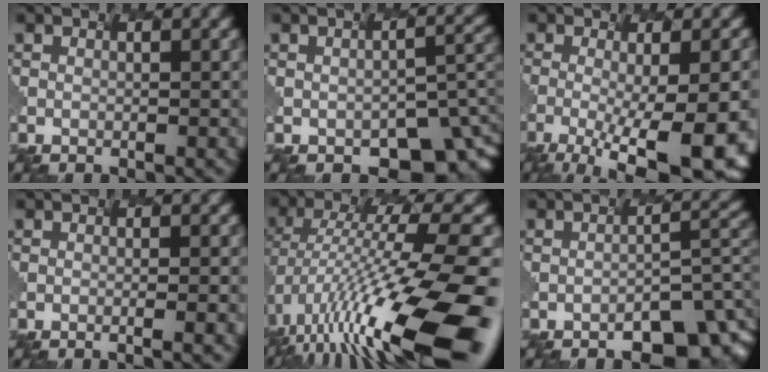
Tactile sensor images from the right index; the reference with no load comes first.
{"total": 5.5, "force": [-3.3, 2.8, 3.5], "torque": [-0.052, -0.021, -0.012]}
{"total": 12.2, "force": [-4.5, 3.5, 10.8], "torque": [-0.162, -0.022, -0.037]}
{"total": 1.9, "force": [-0.5, 0.6, 1.7], "torque": [-0.005, 0.008, -0.014]}
{"total": 14.0, "force": [-5.3, 3.0, 12.6], "torque": [-0.237, 0.012, -0.065]}
{"total": 5.4, "force": [-3.7, 1.4, 3.7], "torque": [-0.061, 0.002, -0.030]}